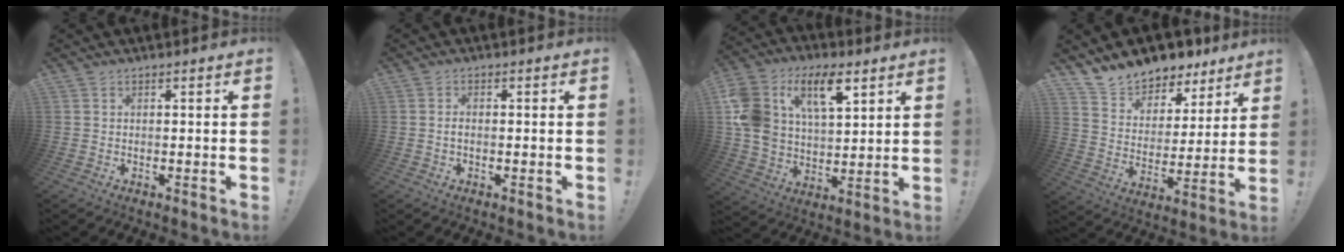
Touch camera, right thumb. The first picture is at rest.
{"total": 1.5, "force": [-0.6, 0.6, 1.2], "torque": [-0.027, 0.007, -0.011]}
{"total": 17.5, "force": [8.4, 10.7, 11.0], "torque": [-0.217, -0.033, 0.151]}
{"total": 10.3, "force": [9.5, 3.9, 0.5], "torque": [-0.031, -0.088, 0.174]}